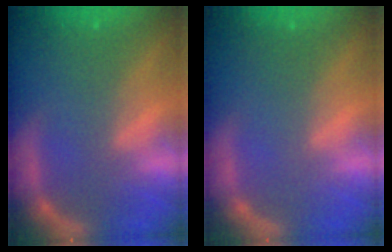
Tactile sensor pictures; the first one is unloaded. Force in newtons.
{"total": 0.0}